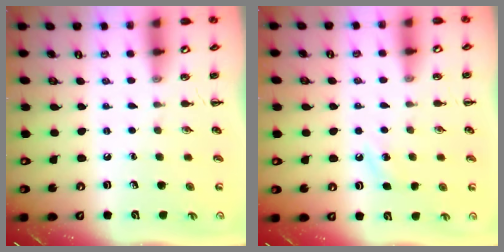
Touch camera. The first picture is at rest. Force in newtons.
{"total": 3.5, "press": 3.4, "slide": 1.1}